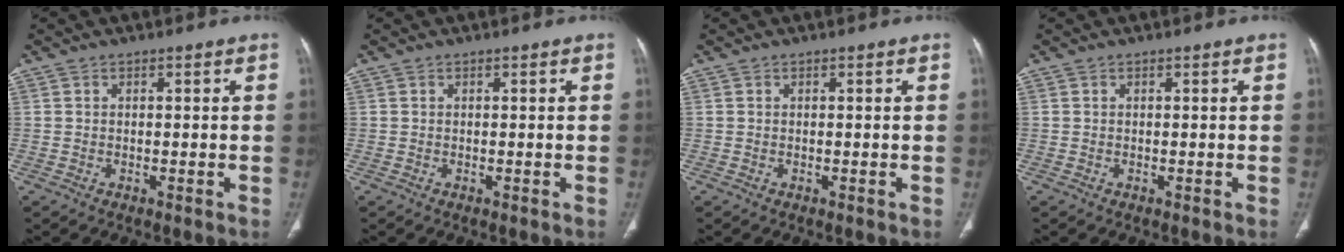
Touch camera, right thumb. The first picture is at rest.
{"total": 0.0}
{"total": 0.0}
{"total": 0.0}